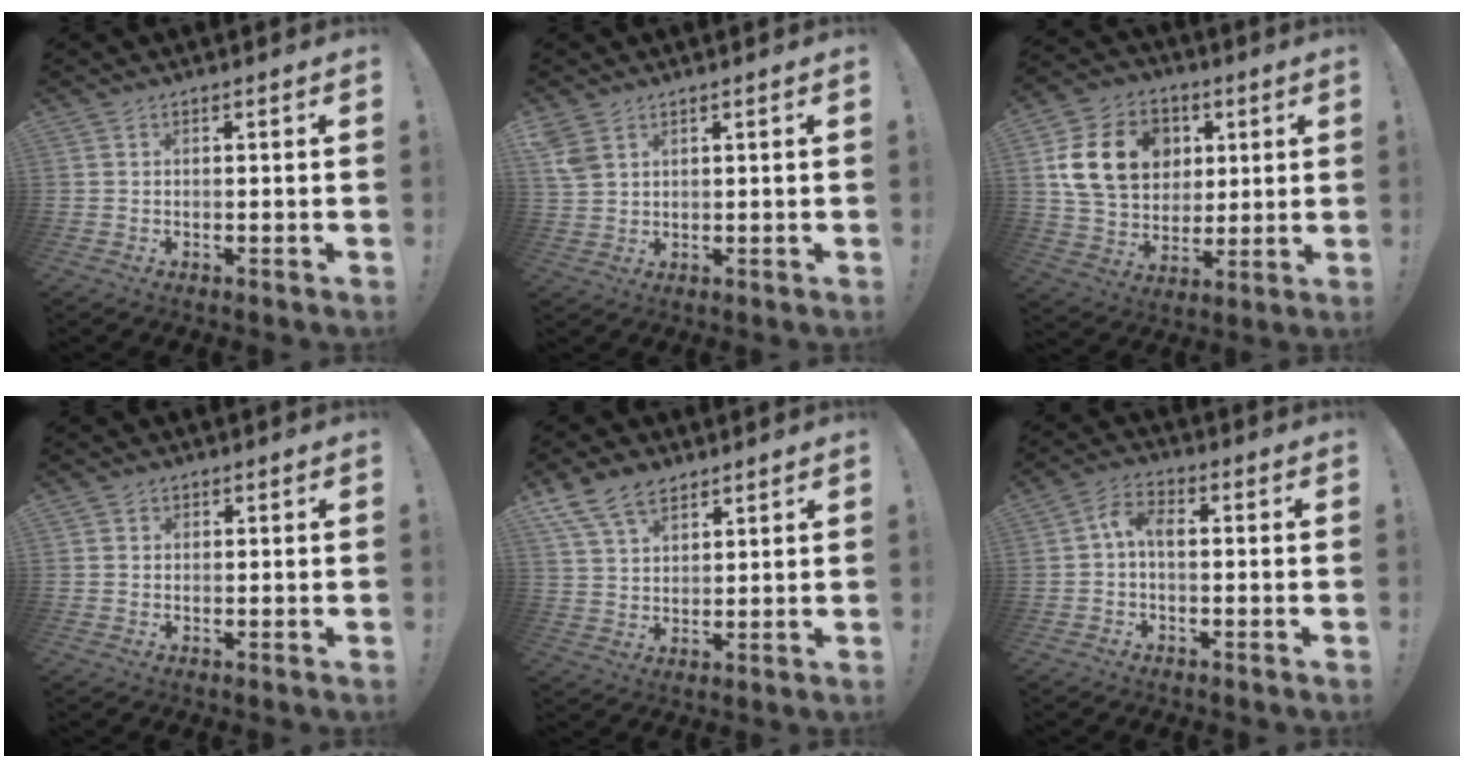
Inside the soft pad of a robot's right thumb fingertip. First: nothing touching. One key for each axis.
{"total": 4.9, "fx": 2.8, "fy": 3.2, "fz": 2.5, "tx": -0.049, "ty": -0.011, "tz": 0.055}
{"total": 18.7, "fx": 5.5, "fy": 14.7, "fz": 10.2, "tx": -0.174, "ty": -0.008, "tz": 0.115}
{"total": 1.2, "fx": 0.4, "fy": 1.1, "fz": 0.2, "tx": 0.004, "ty": -0.002, "tz": 0.006}
{"total": 10.9, "fx": 7.4, "fy": 6.5, "fz": 4.8, "tx": -0.087, "ty": -0.033, "tz": 0.143}
{"total": 6.9, "fx": 0.1, "fy": 3.7, "fz": 5.8, "tx": -0.118, "ty": 0.007, "tz": 0.004}